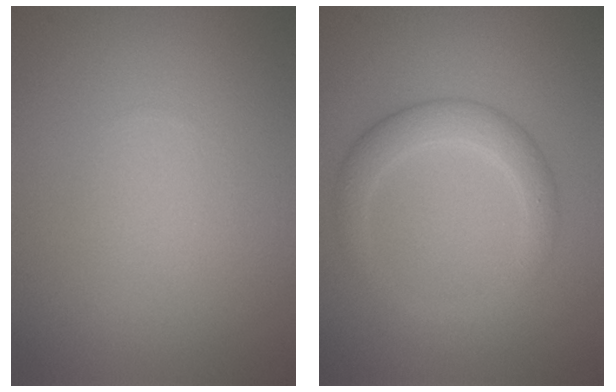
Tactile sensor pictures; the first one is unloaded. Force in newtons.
{"total": 2.2, "press": 2.2, "slide": 0.2}